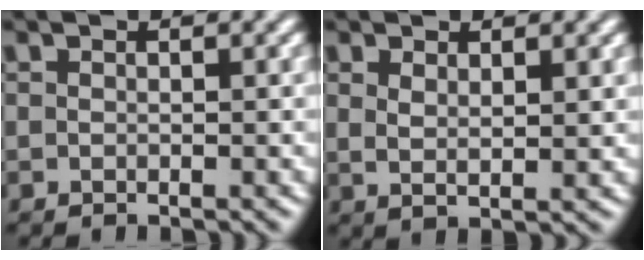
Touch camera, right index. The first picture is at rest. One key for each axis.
{"total": 1.8, "fx": 1.2, "fy": -0.6, "fz": 1.2, "tx": -0.018, "ty": -0.010, "tz": 0.032}